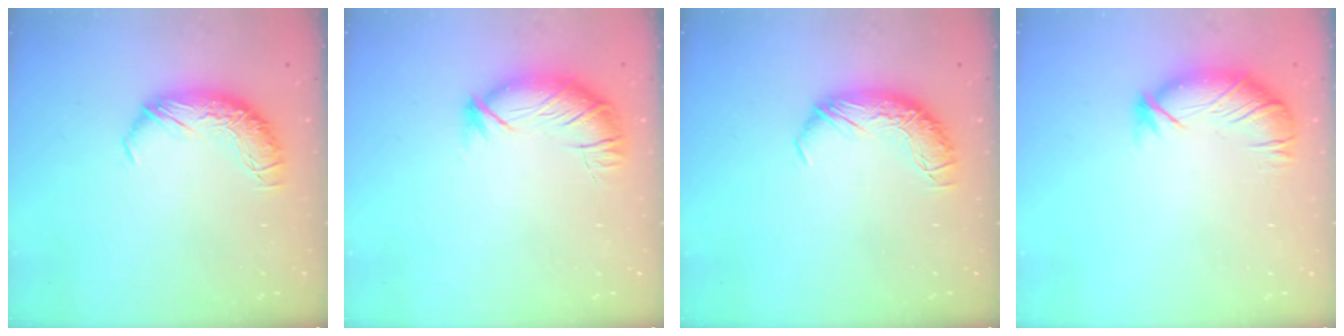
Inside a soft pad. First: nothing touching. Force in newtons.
{"total": 3.8, "press": 3.8, "slide": 0.4}
{"total": 0.0}
{"total": 2.8, "press": 2.4, "slide": 1.4}